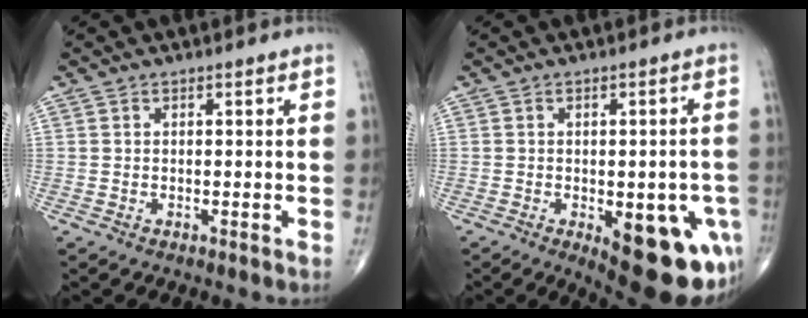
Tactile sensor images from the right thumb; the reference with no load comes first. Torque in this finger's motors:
{"motor_torque": [1.97, 2.09, 0.97, -1.05, 0.35]}